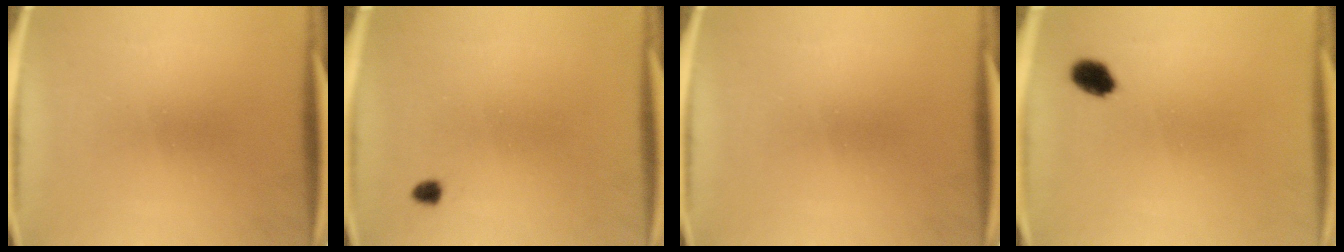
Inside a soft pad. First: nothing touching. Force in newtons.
{"total": 1.2}
{"total": 0.0}
{"total": 3.8}